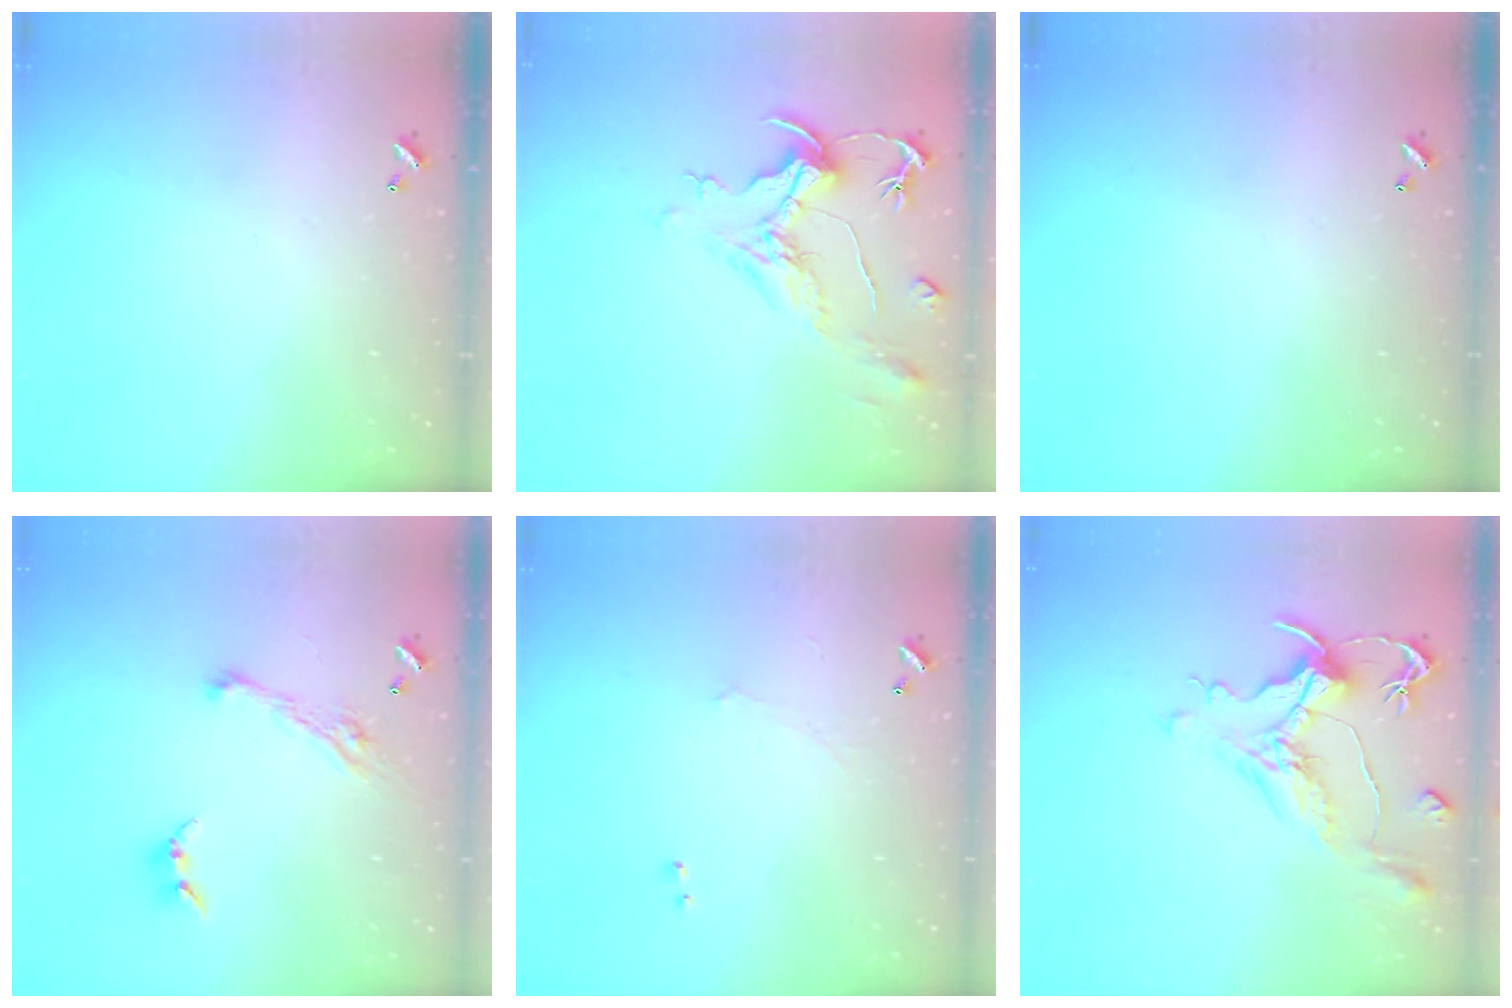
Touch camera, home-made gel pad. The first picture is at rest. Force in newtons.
{"total": 2.2, "press": 1.7, "slide": 1.4}
{"total": 0.0}
{"total": 5.8, "press": 5.8, "slide": 0.9}
{"total": 0.7, "press": 0.1, "slide": 0.7}
{"total": 1.1, "press": 0.2, "slide": 1.1}